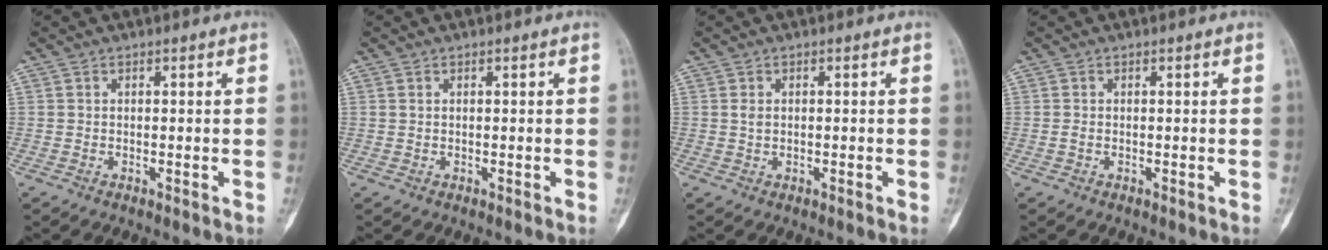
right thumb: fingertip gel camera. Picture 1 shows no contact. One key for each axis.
{"total": 0.0}
{"total": 1.1, "fx": 0.1, "fy": 0.7, "fz": 0.9, "tx": -0.008, "ty": 0.001, "tz": 0.002}
{"total": 0.6, "fx": -0.1, "fy": 0.4, "fz": 0.4, "tx": -0.011, "ty": 0.000, "tz": -0.003}